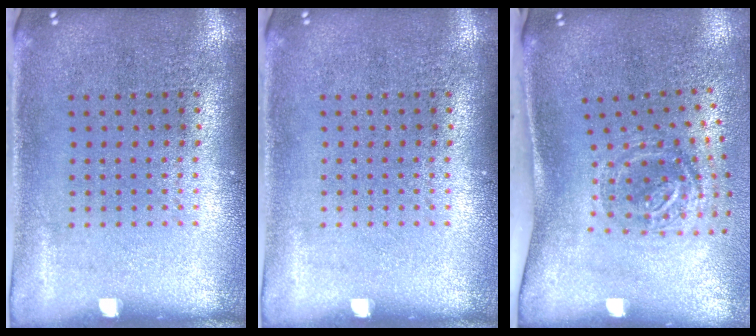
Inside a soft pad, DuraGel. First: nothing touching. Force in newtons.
{"total": 0.0}
{"total": 1.9, "press": 1.2, "slide": 1.5}